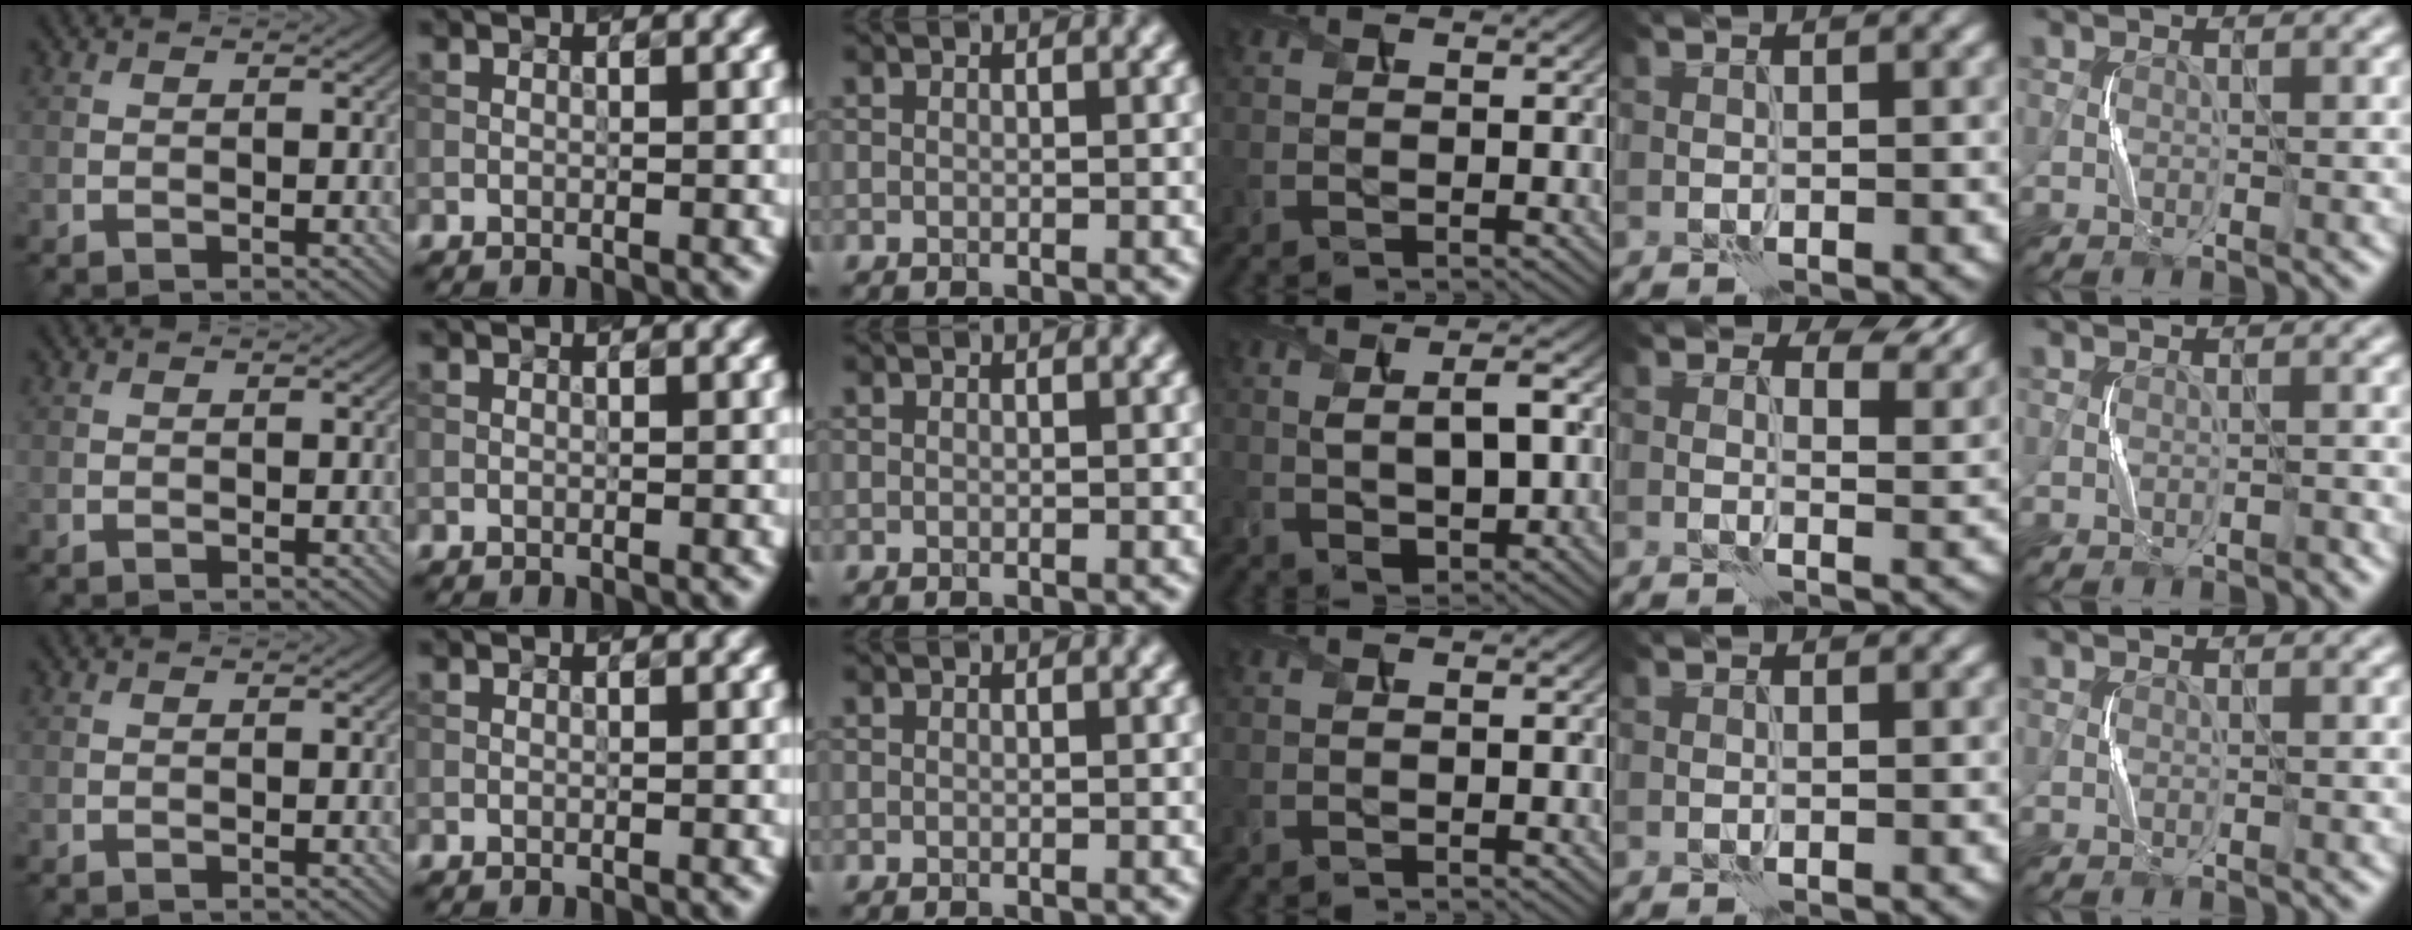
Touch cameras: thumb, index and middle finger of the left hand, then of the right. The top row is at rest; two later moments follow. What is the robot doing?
{"motion": "squeeze", "object": "stress ball aka squeeze ball"}